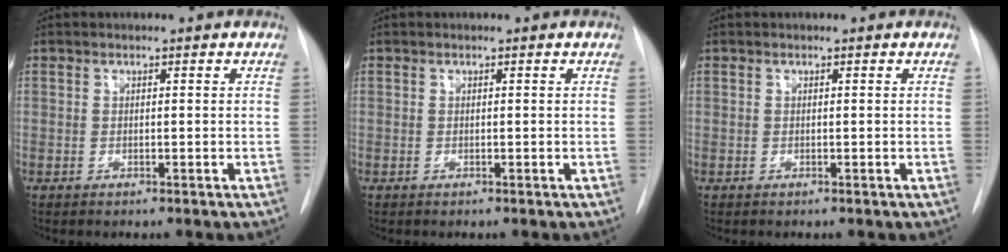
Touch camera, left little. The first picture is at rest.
{"total": 0.0}
{"total": 0.0}